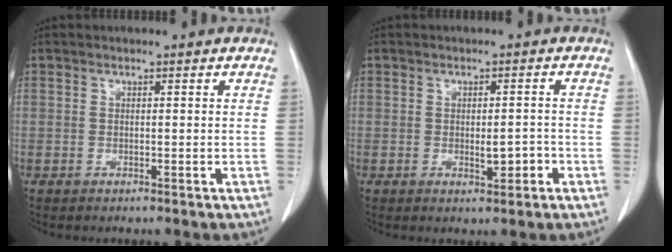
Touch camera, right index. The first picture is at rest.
{"total": 3.4, "force": [-1.1, 1.3, 2.9], "torque": [-0.046, 0.001, -0.008]}